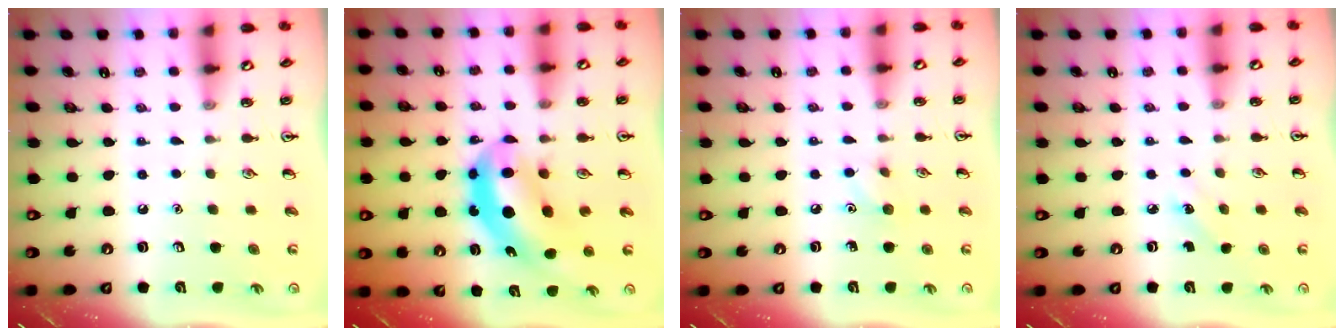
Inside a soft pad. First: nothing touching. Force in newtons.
{"total": 10.4, "press": 10.0, "slide": 3.0}
{"total": 4.9, "press": 4.6, "slide": 1.6}
{"total": 2.8, "press": 2.6, "slide": 1.0}